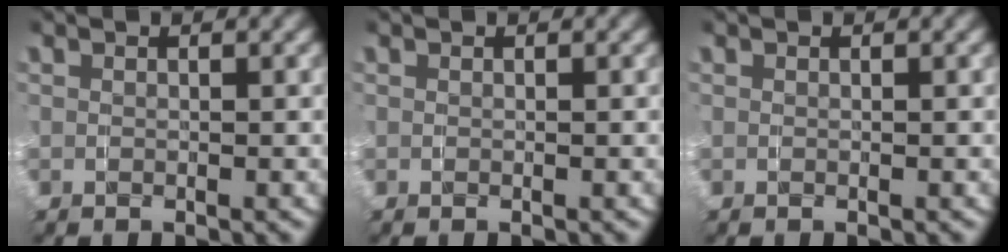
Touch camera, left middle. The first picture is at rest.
{"total": 0.0}
{"total": 0.0}